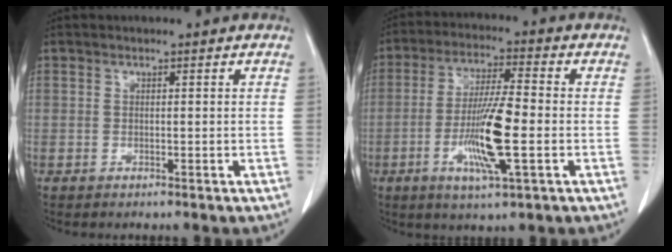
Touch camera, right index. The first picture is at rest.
{"total": 11.3, "force": [-2.7, 0.9, 10.9], "torque": [-0.209, -0.012, -0.055]}